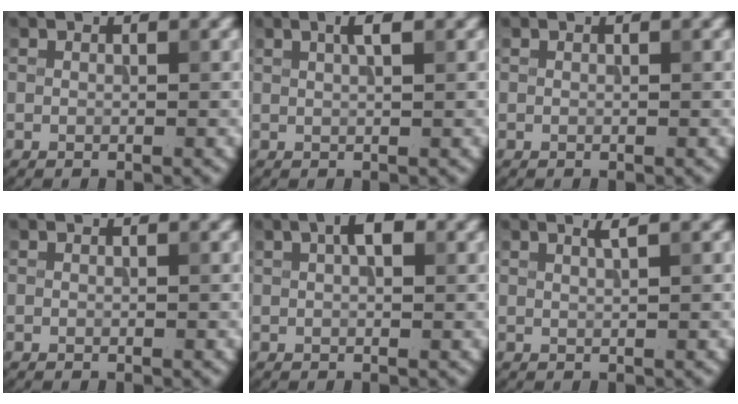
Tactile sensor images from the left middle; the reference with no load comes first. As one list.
[{"total": 1.7, "force": [0.8, 0.3, 1.5], "torque": [-0.022, 0.006, 0.012]}, {"total": 0.0}, {"total": 0.0}, {"total": 2.5, "force": [1.0, 1.1, 2.1], "torque": [-0.031, 0.008, 0.014]}, {"total": 1.2, "force": [0.7, 0.3, 1.0], "torque": [-0.009, 0.002, 0.009]}]